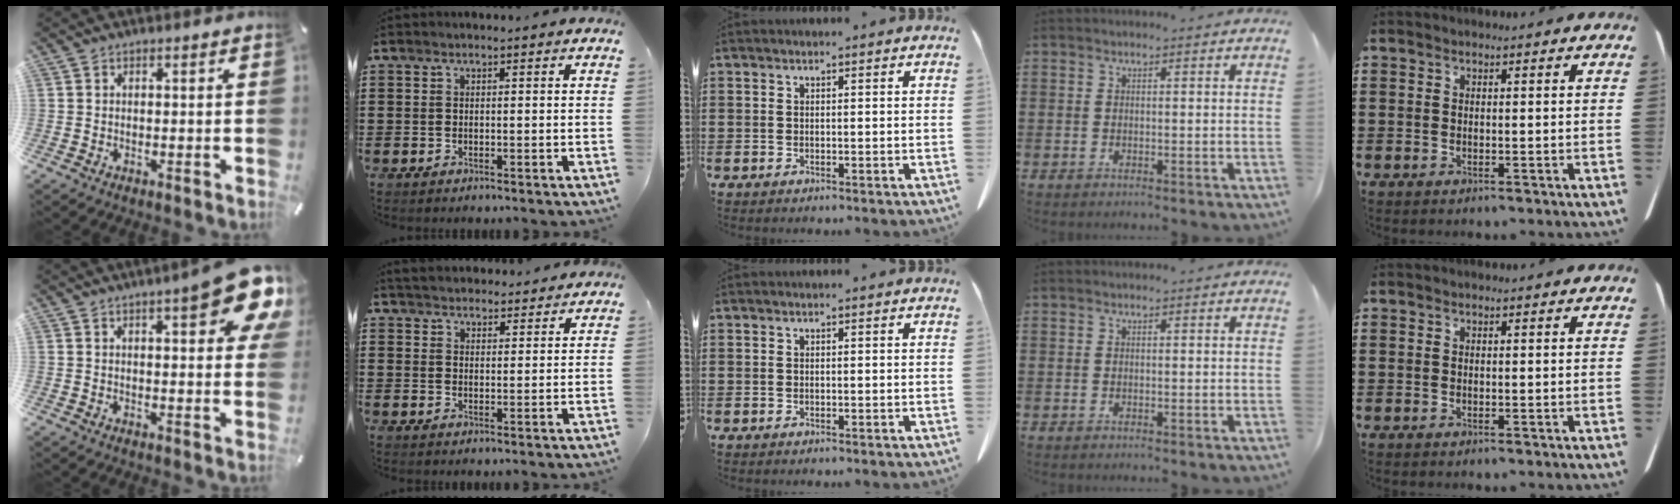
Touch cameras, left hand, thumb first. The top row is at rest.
{"thumb": {"total": 14.4, "force": [7.0, 3.9, 11.9], "torque": [-0.156, -0.036, 0.109]}, "index": {"total": 3.2, "force": [3.1, 0.7, -0.2], "torque": [-0.009, -0.007, 0.059]}}